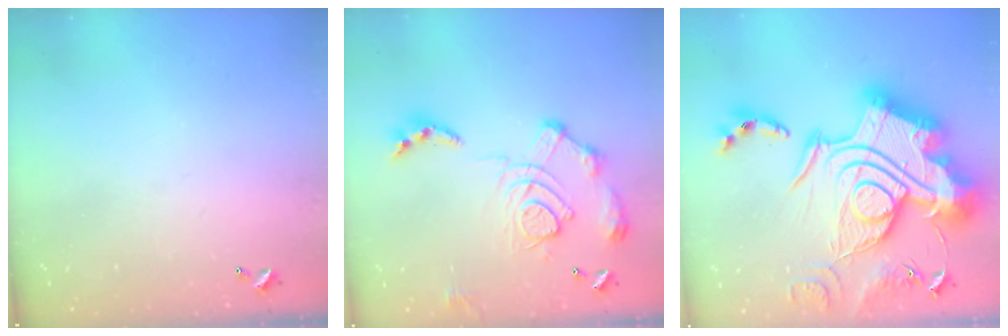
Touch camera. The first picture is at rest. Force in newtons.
{"total": 15.6, "press": 15.5, "slide": 1.6}
{"total": 0.6, "press": 0.6, "slide": 0.0}